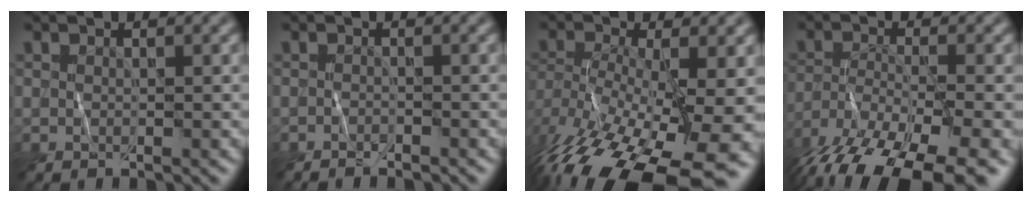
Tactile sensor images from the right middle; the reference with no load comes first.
{"total": 0.9, "force": [-0.9, 0.2, 0.3], "torque": [-0.003, -0.001, -0.016]}
{"total": 17.2, "force": [-10.2, 7.0, 11.9], "torque": [-0.243, -0.037, -0.137]}
{"total": 13.7, "force": [-10.5, 3.9, 7.8], "torque": [-0.155, -0.042, -0.163]}